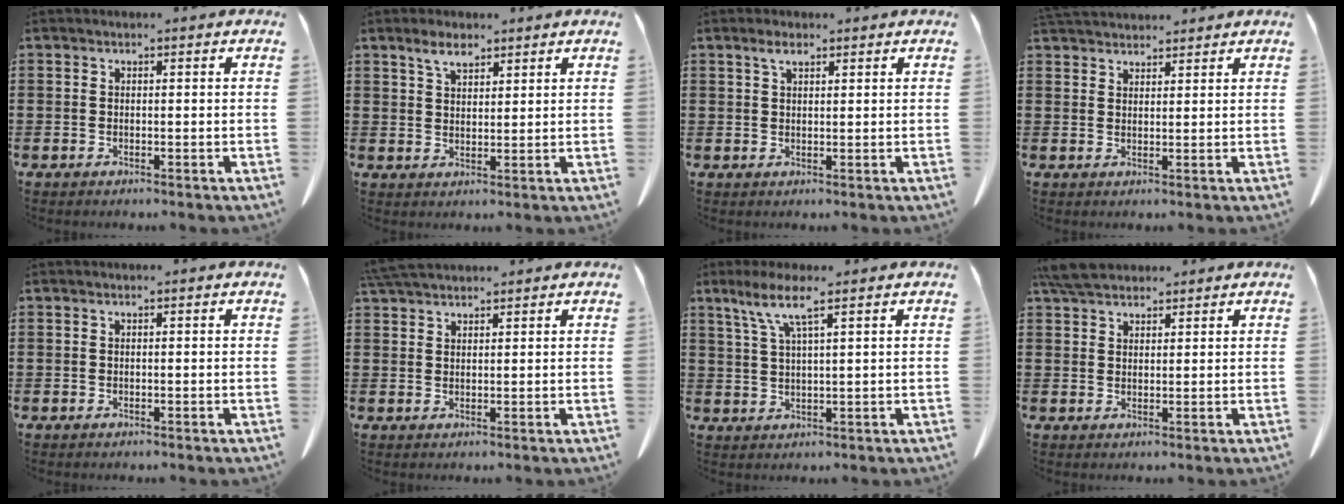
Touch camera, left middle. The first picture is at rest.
{"total": 3.8, "force": [2.7, 1.5, 2.2], "torque": [-0.049, 0.004, 0.050]}
{"total": 2.4, "force": [1.4, 0.7, 1.7], "torque": [-0.037, 0.004, 0.025]}
{"total": 3.2, "force": [3.1, 0.6, 0.5], "torque": [-0.017, -0.005, 0.061]}
{"total": 0.0}
{"total": 3.8, "force": [3.5, 0.6, 1.3], "torque": [-0.035, -0.006, 0.068]}
{"total": 5.7, "force": [3.5, 0.4, 4.5], "torque": [-0.098, 0.000, 0.060]}
{"total": 5.0, "force": [4.4, 1.5, 1.9], "torque": [-0.048, -0.003, 0.084]}